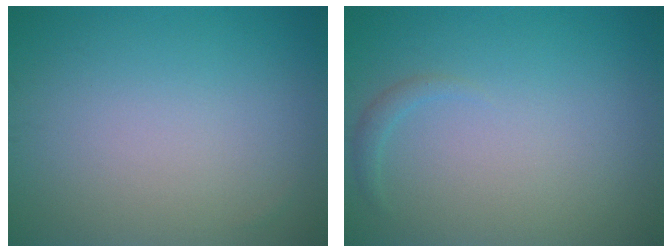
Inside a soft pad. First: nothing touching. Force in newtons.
{"total": 0.8, "press": 0.8, "slide": 0.1}